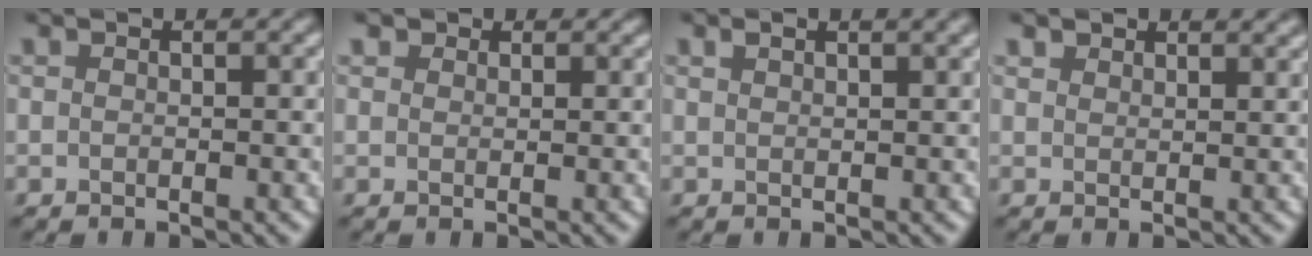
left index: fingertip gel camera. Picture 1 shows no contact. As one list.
[{"total": 1.6, "force": [1.3, 0.9, 0.4], "torque": [-0.015, -0.007, 0.023]}, {"total": 1.8, "force": [1.3, 0.3, 1.2], "torque": [-0.021, 0.007, 0.026]}, {"total": 2.3, "force": [2.1, 0.8, 0.4], "torque": [-0.019, 0.004, 0.032]}]